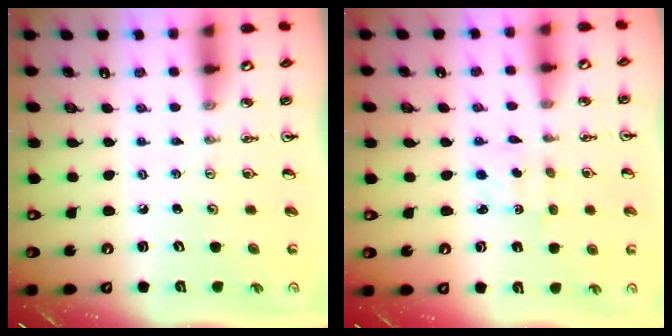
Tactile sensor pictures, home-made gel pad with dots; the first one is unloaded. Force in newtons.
{"total": 2.0, "press": 2.0, "slide": 0.4}